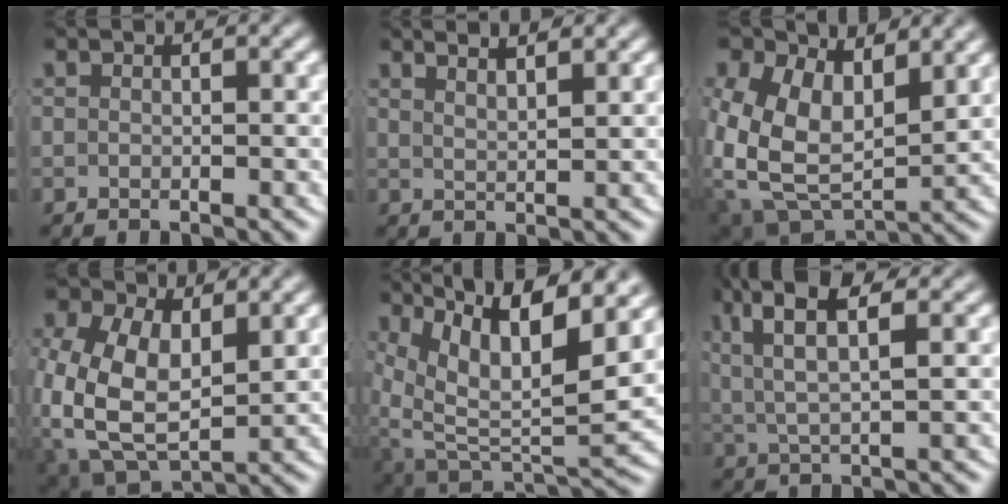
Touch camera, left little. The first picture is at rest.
{"total": 3.6, "force": [3.0, 0.5, 1.9], "torque": [-0.026, -0.003, 0.053]}
{"total": 12.7, "force": [-0.3, 10.6, 7.1], "torque": [-0.178, -0.063, 0.010]}
{"total": 10.7, "force": [-1.1, 8.6, 6.2], "torque": [-0.165, -0.058, 0.000]}
{"total": 12.2, "force": [2.0, 7.3, 9.6], "torque": [-0.165, -0.041, 0.045]}
{"total": 5.9, "force": [3.3, 1.8, 4.6], "torque": [-0.090, 0.006, 0.055]}